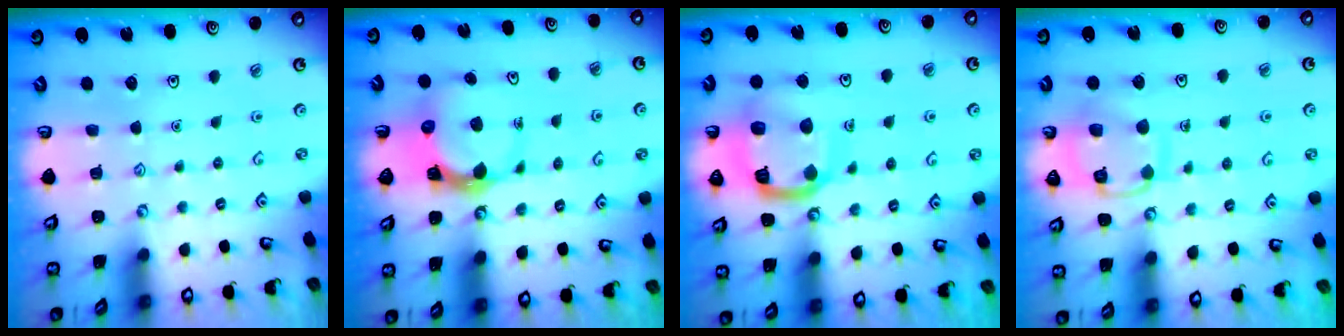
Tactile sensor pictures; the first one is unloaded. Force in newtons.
{"total": 4.7, "press": 4.7, "slide": 0.7}
{"total": 15.5, "press": 15.4, "slide": 1.6}
{"total": 12.8, "press": 12.8, "slide": 1.1}